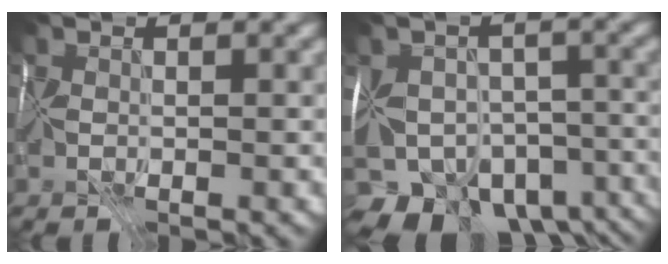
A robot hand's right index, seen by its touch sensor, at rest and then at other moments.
{"total": 12.0, "force": [-7.2, 8.1, 5.1], "torque": [-0.087, -0.018, -0.095]}